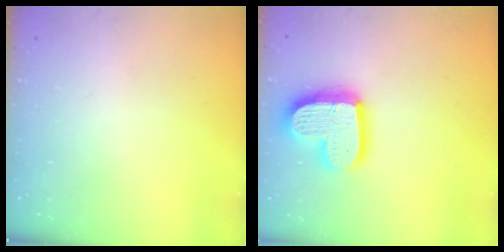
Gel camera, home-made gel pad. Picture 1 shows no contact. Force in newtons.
{"total": 17.7, "press": 17.7, "slide": 1.1}